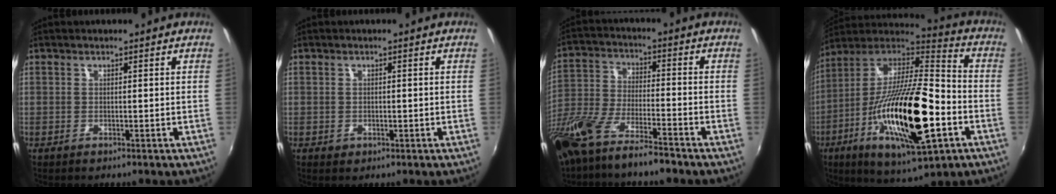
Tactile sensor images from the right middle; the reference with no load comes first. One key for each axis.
{"total": 1.1, "fx": -0.3, "fy": 0.9, "fz": 0.6, "tx": -0.009, "ty": -0.001, "tz": -0.005}
{"total": 16.9, "fx": -12.6, "fy": 4.3, "fz": 10.4, "tx": -0.237, "ty": -0.032, "tz": -0.236}
{"total": 26.3, "fx": -8.5, "fy": 7.2, "fz": 23.9, "tx": -0.429, "ty": -0.041, "tz": -0.148}